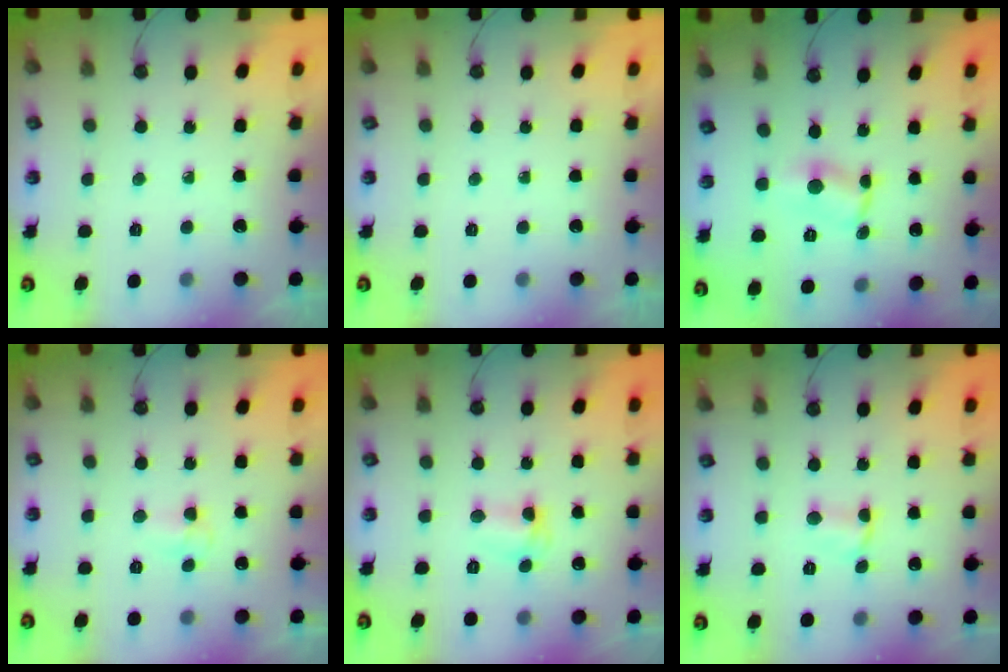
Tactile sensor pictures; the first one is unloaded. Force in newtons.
{"total": 0.0}
{"total": 2.2, "press": 2.1, "slide": 0.3}
{"total": 4.9, "press": 4.8, "slide": 0.5}
{"total": 3.6, "press": 3.5, "slide": 0.3}
{"total": 1.7, "press": 1.7, "slide": 0.3}